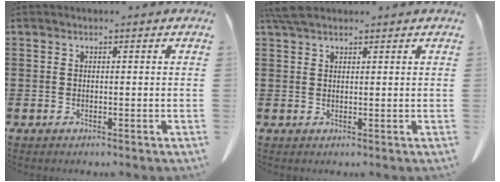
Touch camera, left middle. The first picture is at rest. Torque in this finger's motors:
{"motor_torque": [0.74, 0.30, 0.20, 0.06]}